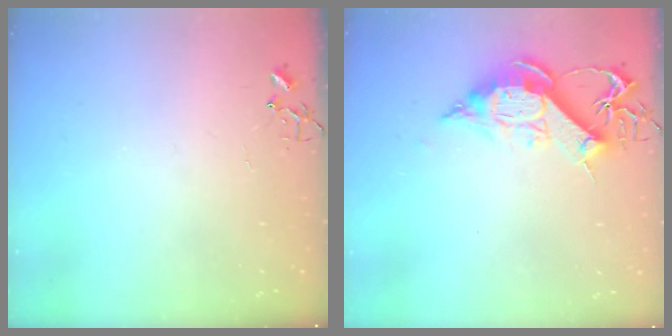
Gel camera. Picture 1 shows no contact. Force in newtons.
{"total": 12.1, "press": 12.1, "slide": 0.6}